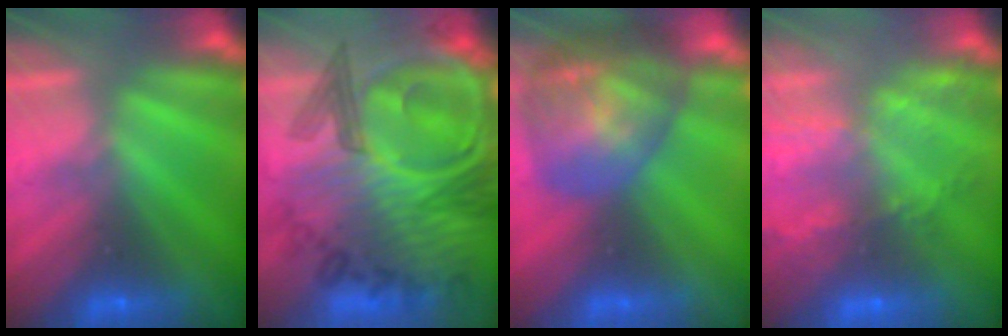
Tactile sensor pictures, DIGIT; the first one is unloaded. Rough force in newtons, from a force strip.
{"total": 8.0}
{"total": 7.5}
{"total": 8.3}